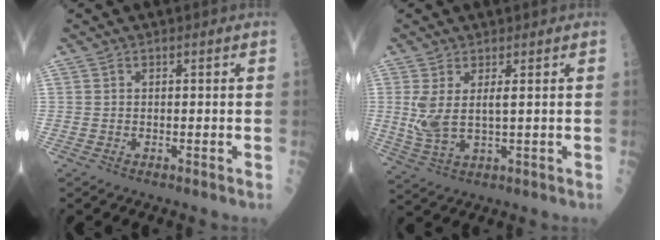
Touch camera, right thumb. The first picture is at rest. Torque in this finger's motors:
{"motor_torque": [-0.01, 0.01, 0.43, 0.35, 0.09]}